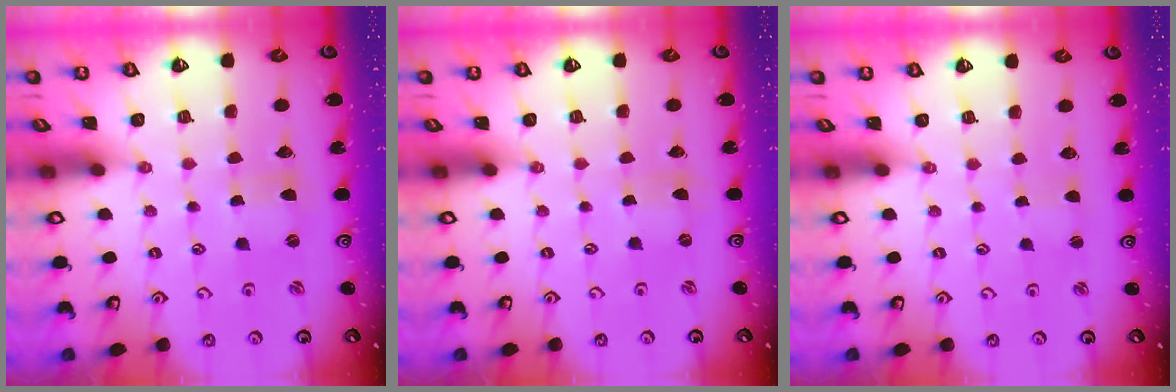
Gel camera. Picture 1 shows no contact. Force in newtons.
{"total": 0.0}
{"total": 1.4, "press": 1.4, "slide": 0.3}